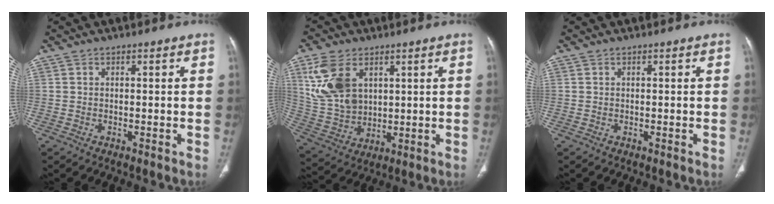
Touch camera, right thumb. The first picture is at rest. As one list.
[{"total": 13.5, "force": [5.1, 8.9, 8.8], "torque": [-0.165, -0.015, 0.118]}, {"total": 0.0}]